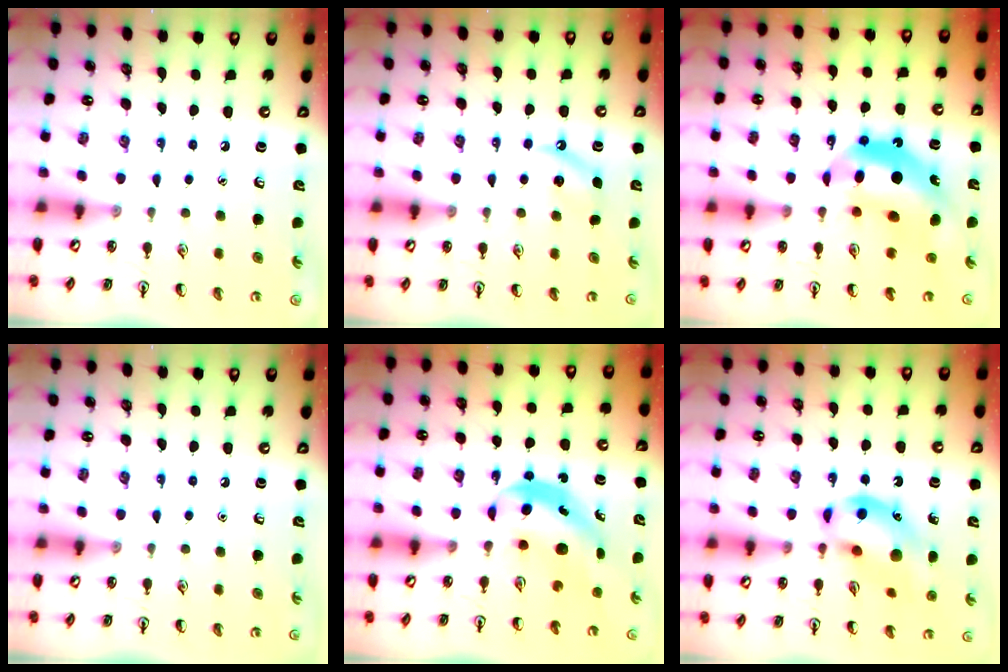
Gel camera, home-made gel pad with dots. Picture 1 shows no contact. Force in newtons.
{"total": 4.6, "press": 4.5, "slide": 1.3}
{"total": 14.0, "press": 13.3, "slide": 4.5}
{"total": 0.0}
{"total": 6.3, "press": 6.2, "slide": 1.3}
{"total": 13.8, "press": 13.6, "slide": 1.9}